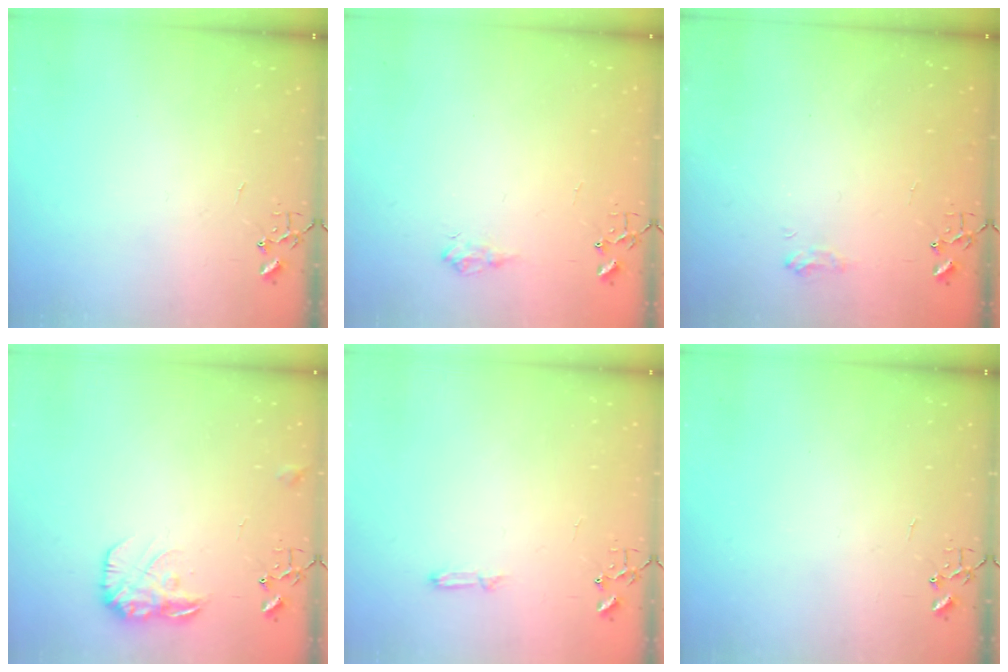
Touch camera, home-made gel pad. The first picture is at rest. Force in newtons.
{"total": 6.8, "press": 6.8, "slide": 0.8}
{"total": 7.5, "press": 7.4, "slide": 0.8}
{"total": 11.7, "press": 11.7, "slide": 0.4}
{"total": 4.8, "press": 4.8, "slide": 0.5}
{"total": 0.0}